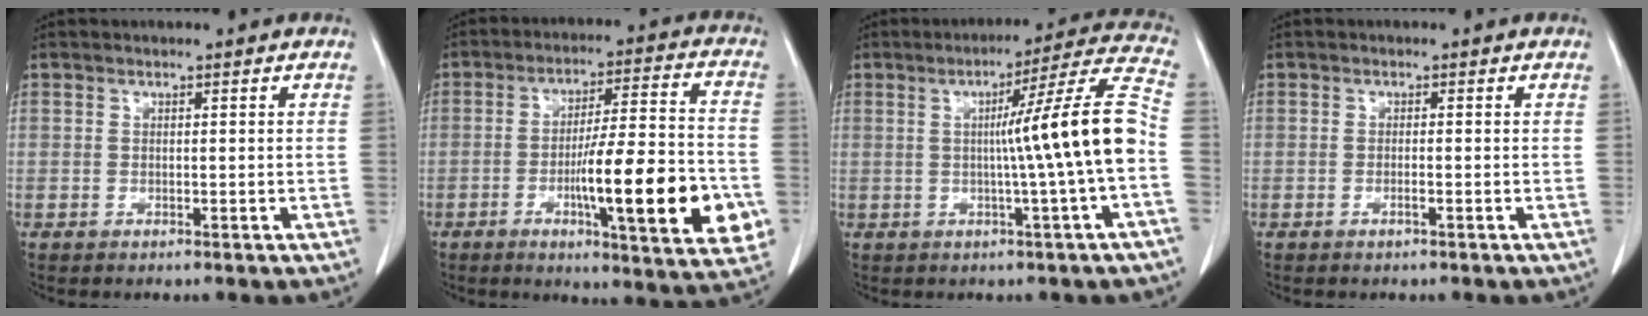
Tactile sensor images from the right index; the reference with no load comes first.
{"total": 19.5, "force": [-5.4, 2.4, 18.5], "torque": [-0.233, -0.001, -0.074]}
{"total": 14.0, "force": [-1.0, -2.4, 13.8], "torque": [-0.189, 0.009, -0.019]}
{"total": 0.9, "force": [-0.5, 0.0, 0.7], "torque": [-0.016, 0.000, -0.008]}